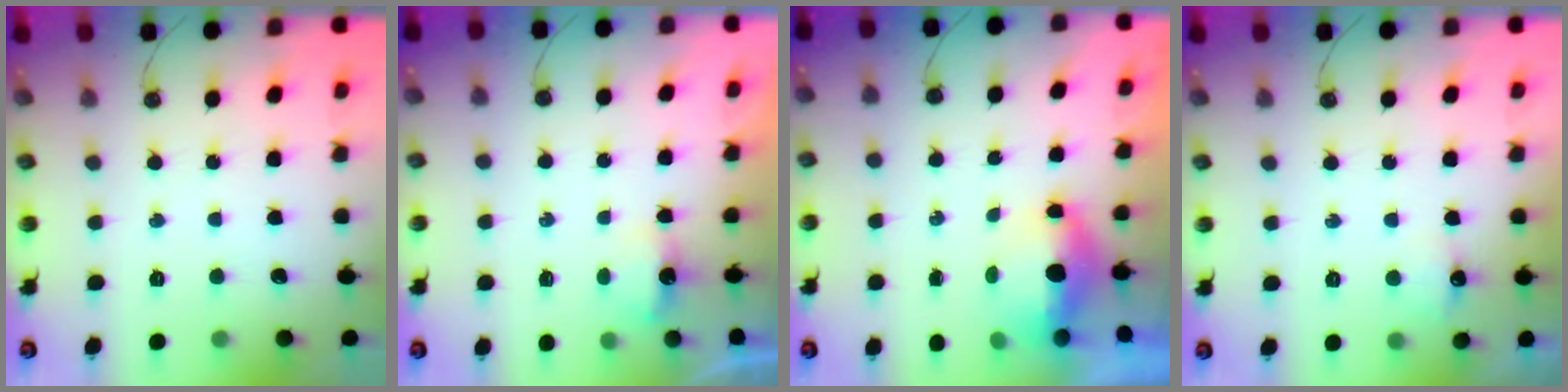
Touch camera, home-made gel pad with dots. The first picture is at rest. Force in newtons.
{"total": 3.1, "press": 3.0, "slide": 0.5}
{"total": 5.5, "press": 5.4, "slide": 0.7}
{"total": 5.4, "press": 5.3, "slide": 1.3}